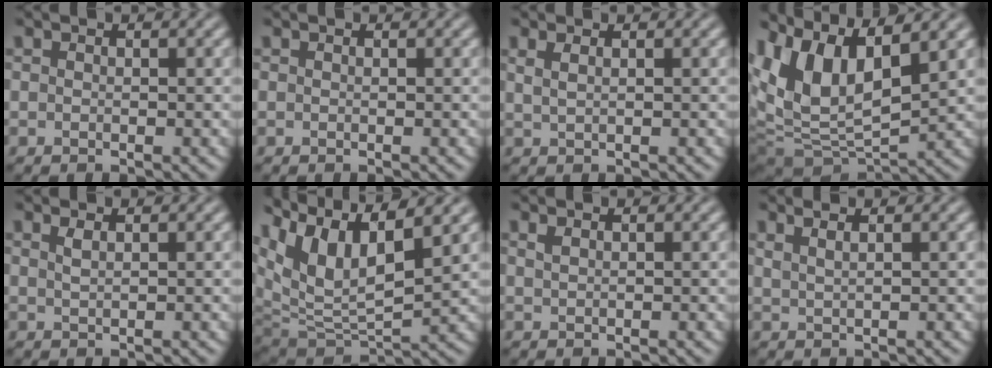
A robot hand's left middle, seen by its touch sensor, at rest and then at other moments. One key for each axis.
{"total": 0.0}
{"total": 1.4, "fx": 0.7, "fy": 0.7, "fz": 1.0, "tx": -0.012, "ty": 0.000, "tz": 0.011}
{"total": 10.3, "fx": 3.5, "fy": 4.9, "fz": 8.3, "tx": -0.172, "ty": 0.003, "tz": 0.063}
{"total": 0.8, "fx": 0.5, "fy": 0.3, "fz": 0.6, "tx": -0.013, "ty": 0.002, "tz": 0.009}
{"total": 10.4, "fx": 5.5, "fy": 4.5, "fz": 7.6, "tx": -0.160, "ty": 0.017, "tz": 0.105}
{"total": 0.5, "fx": 0.4, "fy": 0.2, "fz": 0.3, "tx": -0.009, "ty": 0.002, "tz": 0.009}
{"total": 2.0, "fx": 1.3, "fy": 0.9, "fz": 1.2, "tx": -0.001, "ty": 0.003, "tz": 0.005}